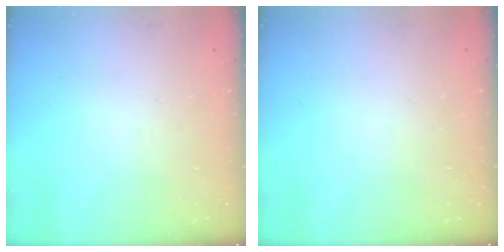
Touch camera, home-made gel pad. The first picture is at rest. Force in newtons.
{"total": 0.0}